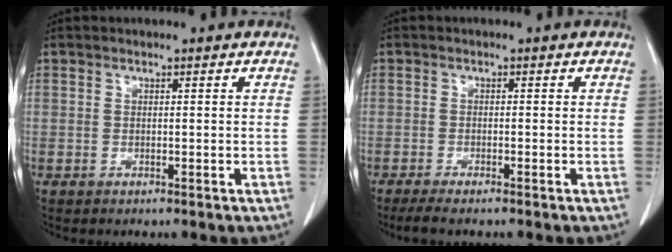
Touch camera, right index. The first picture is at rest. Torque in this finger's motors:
{"motor_torque": [-0.04, 0.05, 0.09, 0.01]}